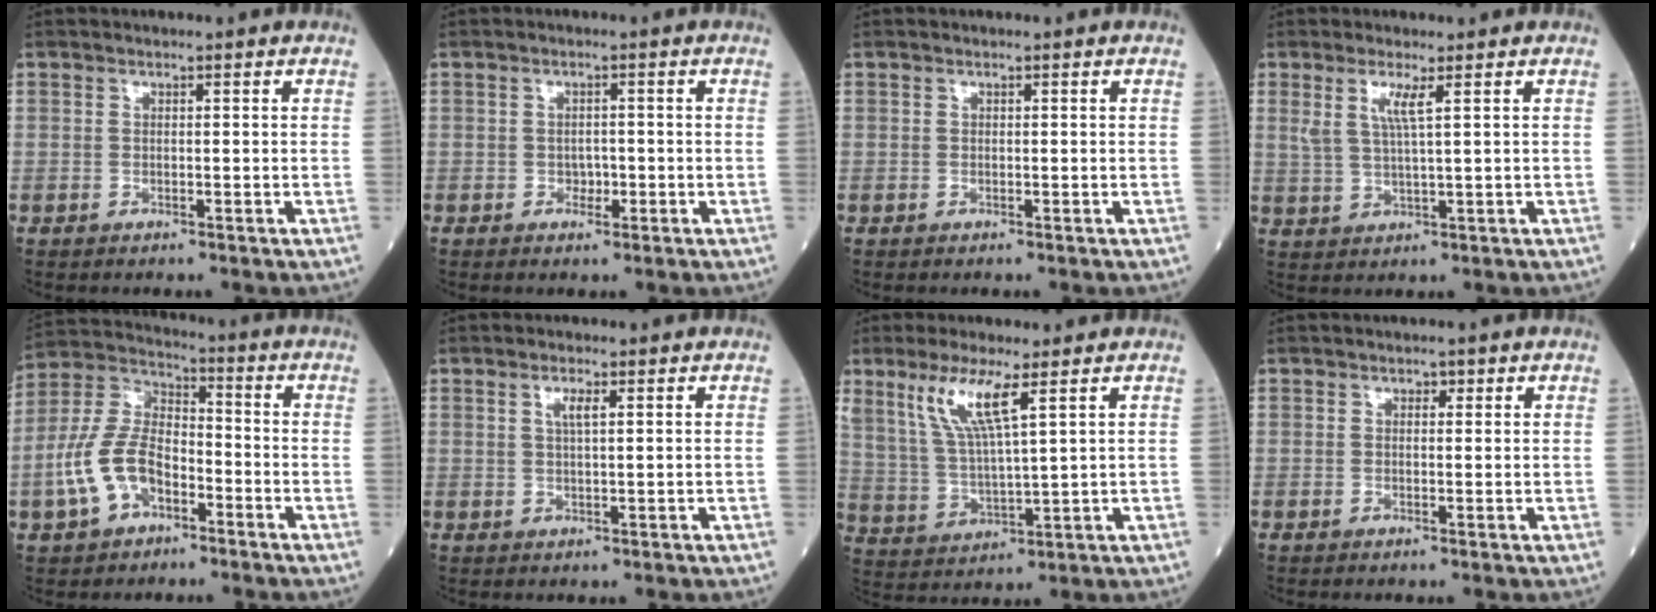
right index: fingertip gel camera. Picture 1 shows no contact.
{"total": 1.7, "force": [-0.6, 1.2, 1.1], "torque": [-0.008, 0.005, -0.006]}
{"total": 0.0}
{"total": 3.8, "force": [1.7, -0.1, 3.4], "torque": [-0.074, -0.002, 0.037]}
{"total": 11.2, "force": [-4.5, 6.2, 8.1], "torque": [-0.192, 0.018, -0.088]}
{"total": 2.1, "force": [0.8, 0.3, 1.9], "torque": [-0.038, 0.001, 0.015]}
{"total": 9.1, "force": [5.0, 0.8, 7.5], "torque": [-0.163, 0.000, 0.107]}
{"total": 0.9, "force": [0.4, 0.6, 0.4], "torque": [0.001, 0.000, 0.002]}